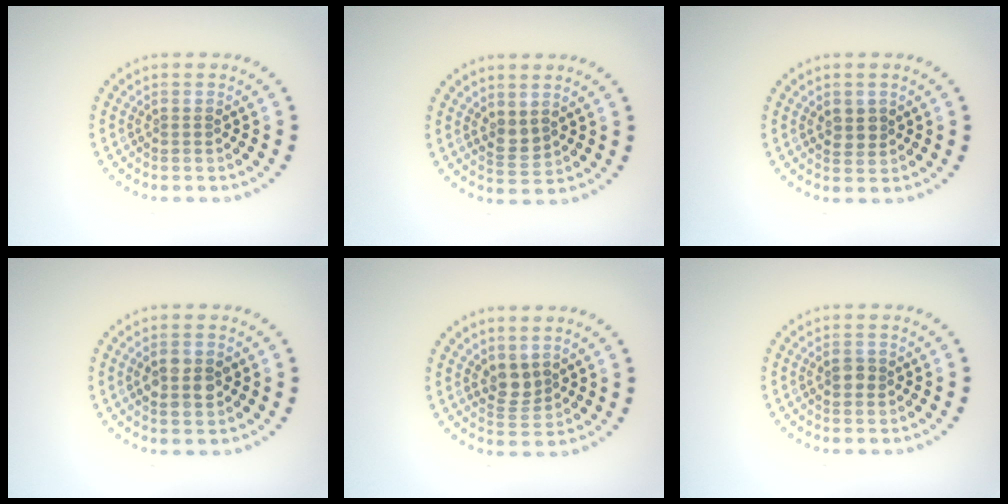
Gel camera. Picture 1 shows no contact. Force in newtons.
{"total": 1.6, "press": 1.4, "slide": 0.7}
{"total": 1.8, "press": 1.7, "slide": 0.6}
{"total": 2.7, "press": 2.7, "slide": 0.1}
{"total": 2.1, "press": 1.8, "slide": 1.2}
{"total": 1.4, "press": 1.4, "slide": 0.1}